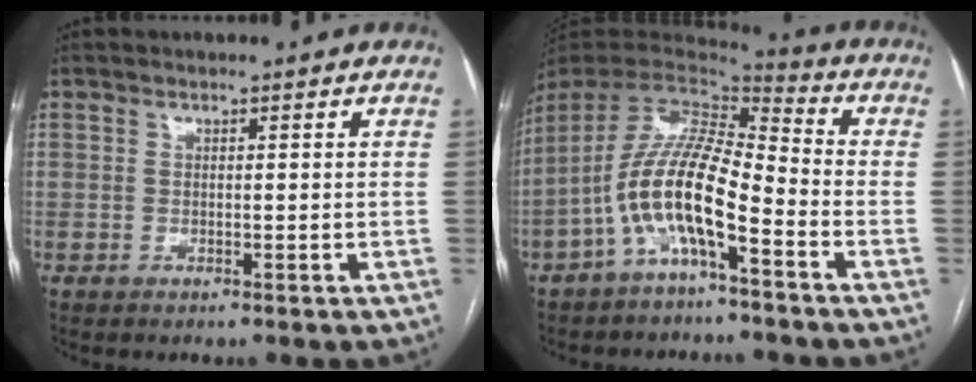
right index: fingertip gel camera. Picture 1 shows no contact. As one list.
[{"total": 13.6, "force": [-5.7, 2.8, 12.0], "torque": [-0.243, 0.015, -0.106]}]